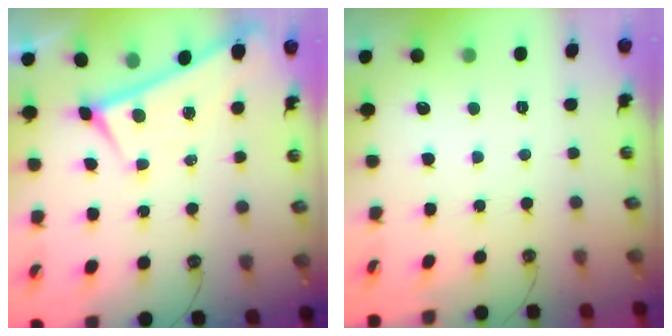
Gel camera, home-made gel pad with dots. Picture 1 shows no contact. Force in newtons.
{"total": 0.0}